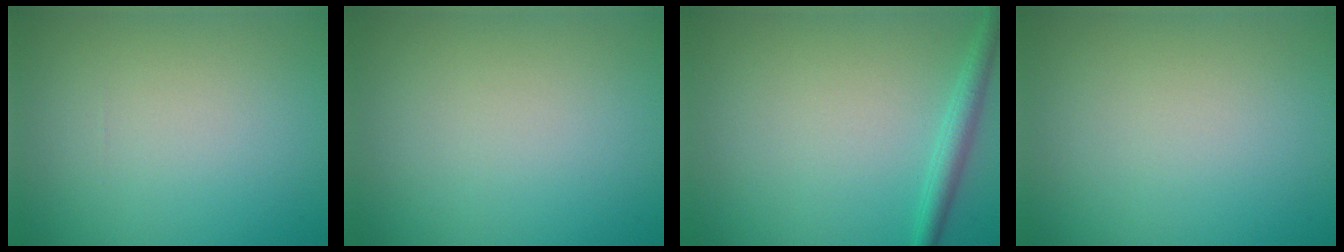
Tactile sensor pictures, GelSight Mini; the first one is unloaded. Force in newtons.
{"total": 0.0}
{"total": 2.1, "press": 2.1, "slide": 0.1}
{"total": 0.0}